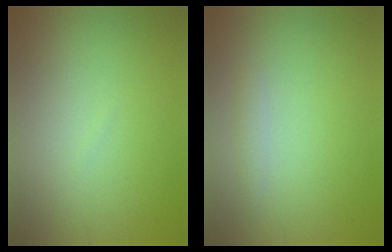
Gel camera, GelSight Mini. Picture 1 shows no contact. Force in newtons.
{"total": 0.9, "press": 0.9, "slide": 0.0}